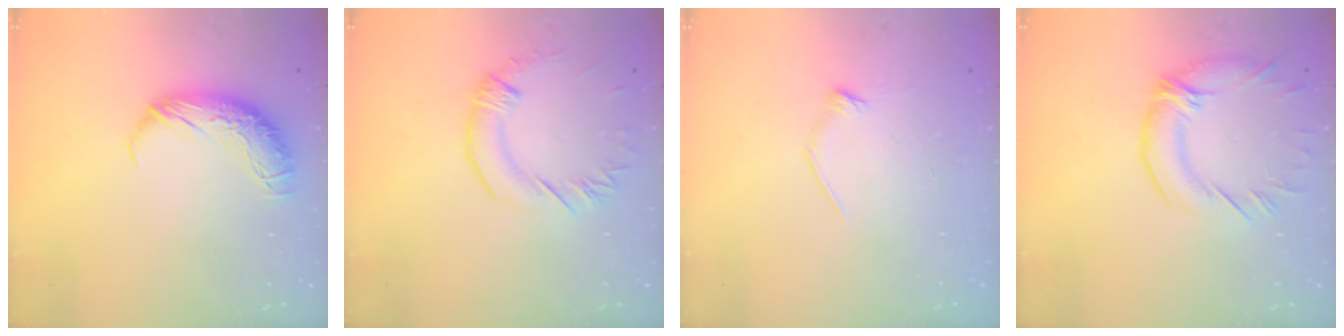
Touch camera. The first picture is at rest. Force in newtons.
{"total": 0.8, "press": 0.7, "slide": 0.4}
{"total": 6.6, "press": 6.5, "slide": 0.9}
{"total": 2.3, "press": 0.9, "slide": 2.1}